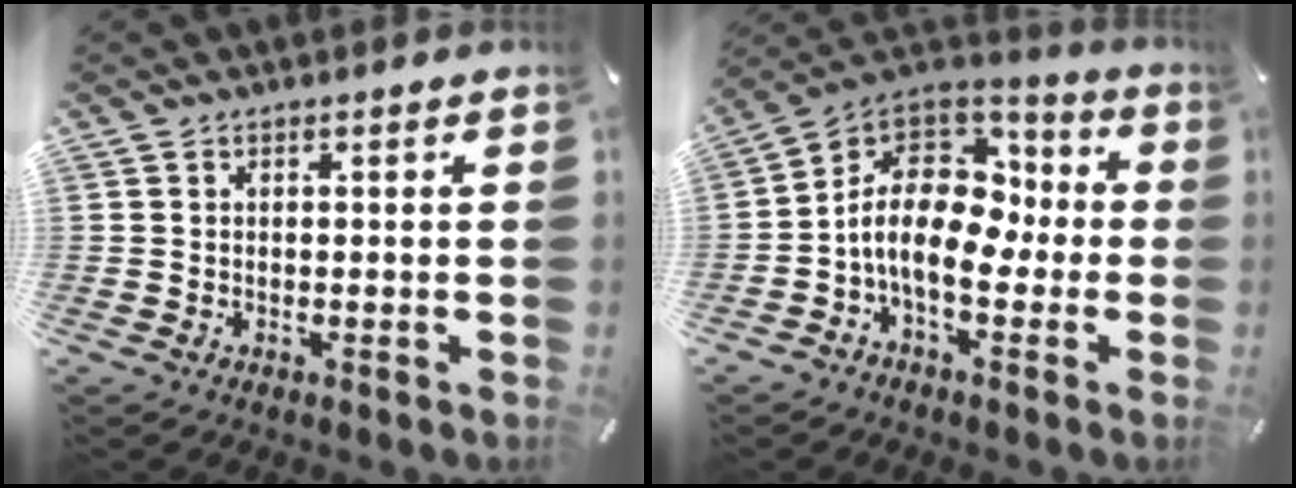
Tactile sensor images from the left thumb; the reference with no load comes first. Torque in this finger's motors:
{"motor_torque": [0.02, 1.27, 1.36, -0.04, 0.55]}